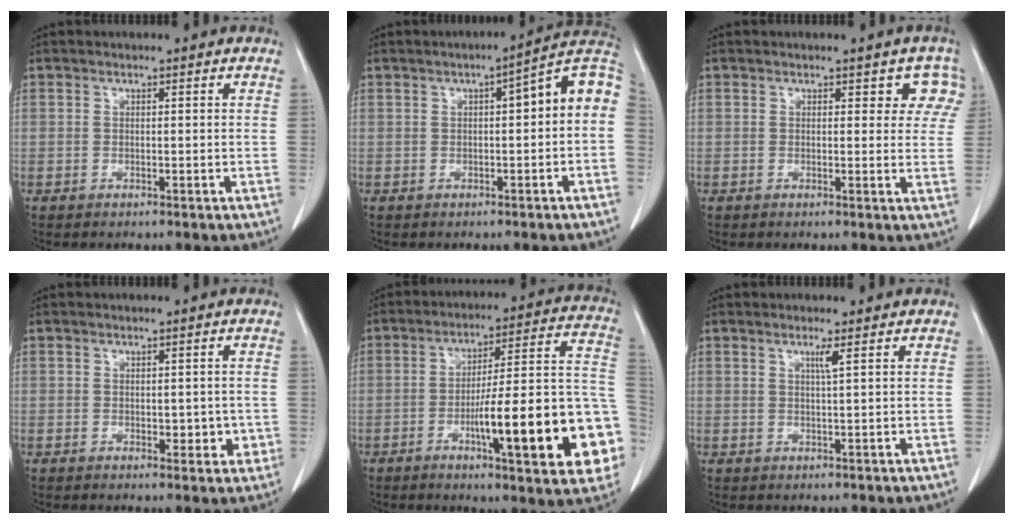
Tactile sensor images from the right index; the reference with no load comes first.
{"total": 8.7, "force": [0.7, 1.5, 8.6], "torque": [-0.111, 0.034, 0.003]}
{"total": 4.0, "force": [2.3, 2.5, 2.0], "torque": [0.007, 0.003, 0.013]}
{"total": 3.3, "force": [-0.6, 2.0, 2.5], "torque": [-0.022, 0.003, -0.001]}
{"total": 22.1, "force": [-7.0, 3.2, 20.8], "torque": [-0.211, 0.023, -0.091]}
{"total": 1.6, "force": [0.8, -0.4, 1.3], "torque": [-0.028, -0.004, 0.015]}